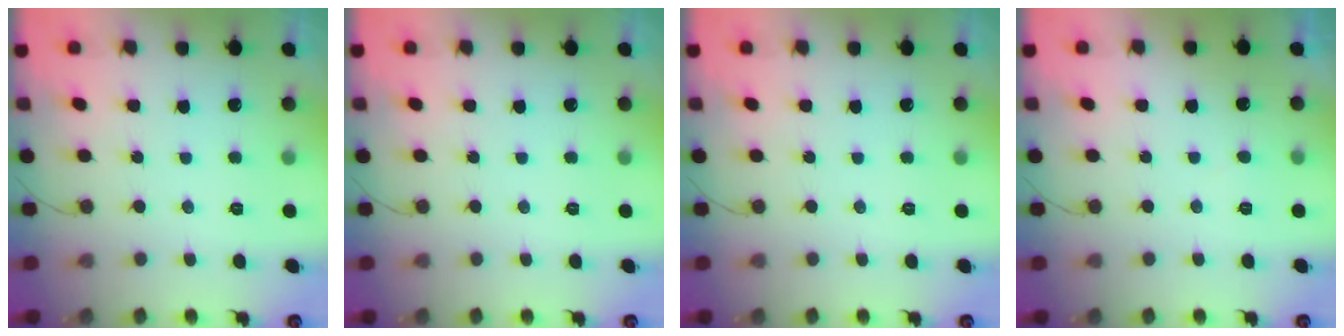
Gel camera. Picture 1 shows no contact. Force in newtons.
{"total": 0.0}
{"total": 0.0}
{"total": 2.7, "press": 2.7, "slide": 0.2}